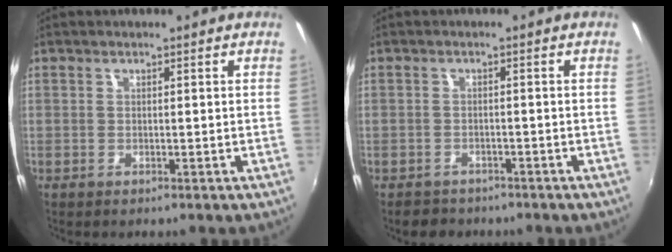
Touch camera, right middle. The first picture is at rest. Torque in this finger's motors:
{"motor_torque": [0.49, -0.65, -0.03, 0.00]}